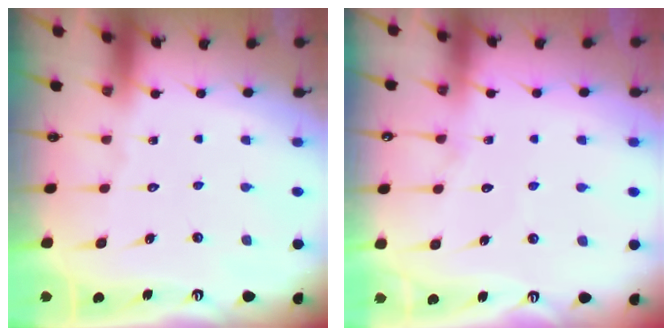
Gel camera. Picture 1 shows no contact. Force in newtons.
{"total": 5.8, "press": 5.8, "slide": 0.6}